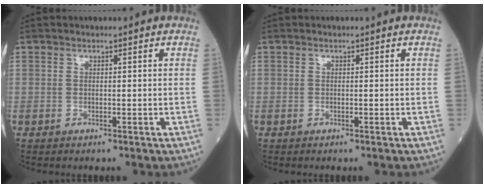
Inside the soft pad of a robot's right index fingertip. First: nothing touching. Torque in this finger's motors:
{"motor_torque": [0.02, 0.00, 0.03, -0.01]}